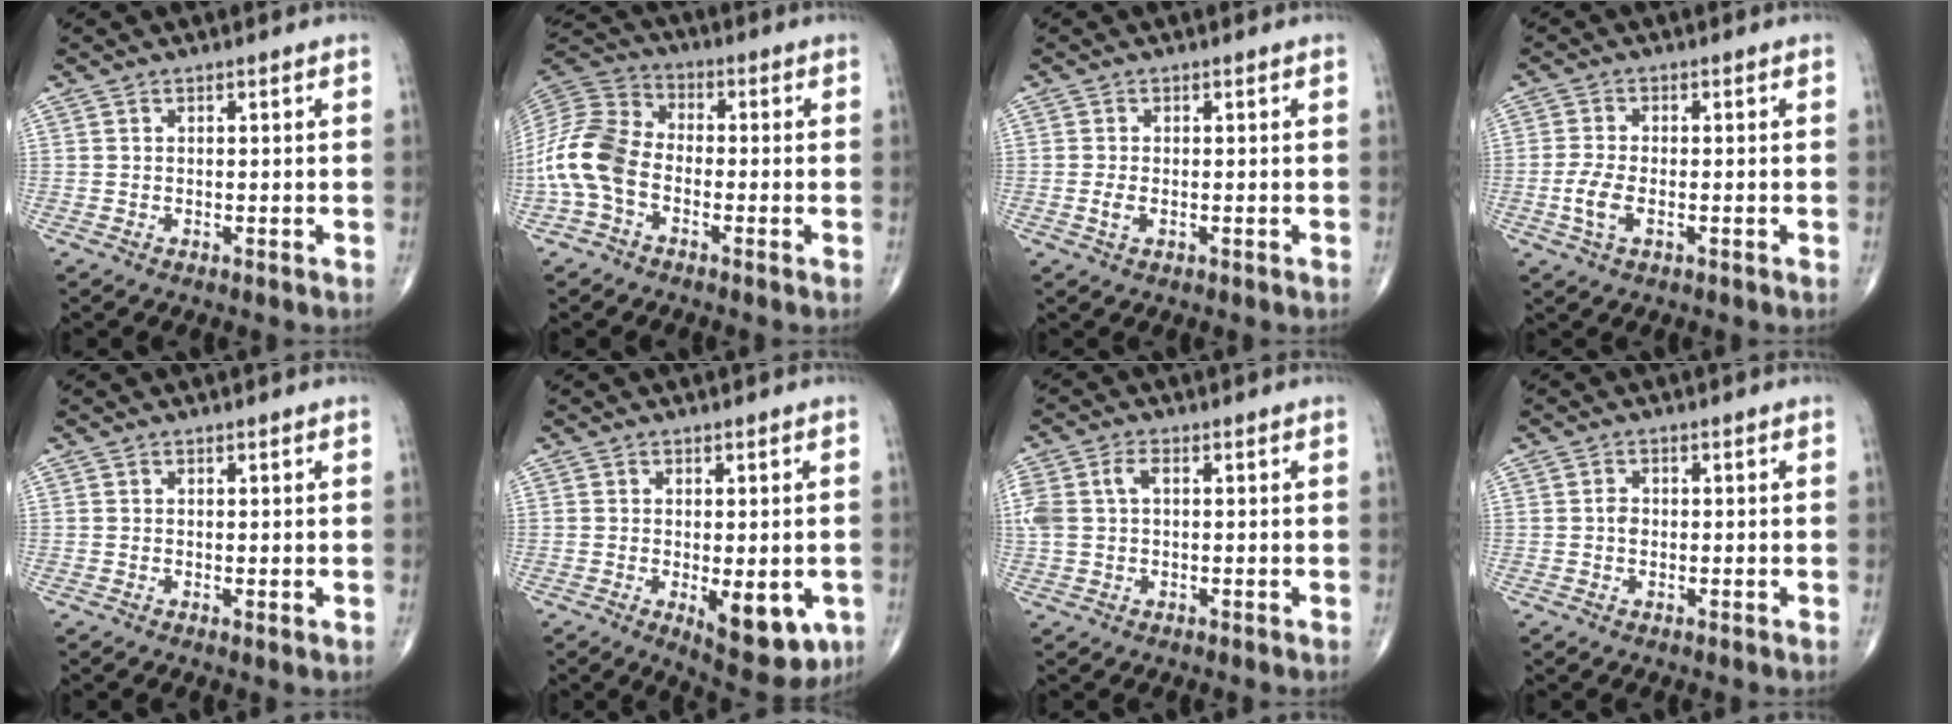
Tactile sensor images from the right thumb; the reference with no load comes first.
{"total": 12.8, "force": [-3.5, 8.5, 8.9], "torque": [-0.184, 0.036, -0.081]}
{"total": 1.9, "force": [-0.4, 1.0, 1.5], "torque": [-0.035, -0.002, -0.009]}
{"total": 4.5, "force": [-1.2, 2.2, 3.8], "torque": [-0.089, 0.003, -0.025]}
{"total": 0.7, "force": [0.0, 0.3, 0.6], "torque": [-0.014, -0.004, -0.002]}
{"total": 10.3, "force": [-3.1, 4.5, 8.7], "torque": [-0.096, -0.014, -0.034]}
{"total": 5.8, "force": [0.8, 3.5, 4.5], "torque": [-0.126, 0.023, 0.016]}
{"total": 1.6, "force": [-0.2, 1.3, 0.9], "torque": [-0.009, 0.004, -0.006]}